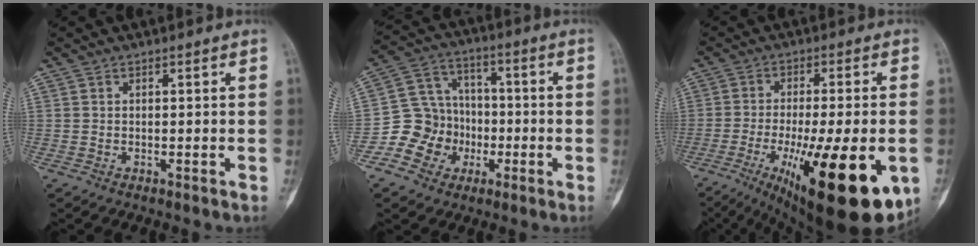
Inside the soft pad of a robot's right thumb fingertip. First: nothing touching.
{"total": 11.4, "force": [-3.7, 10.4, 3.0], "torque": [-0.004, 0.055, -0.067]}
{"total": 23.9, "force": [-8.1, 6.6, 21.5], "torque": [-0.284, -0.022, -0.103]}